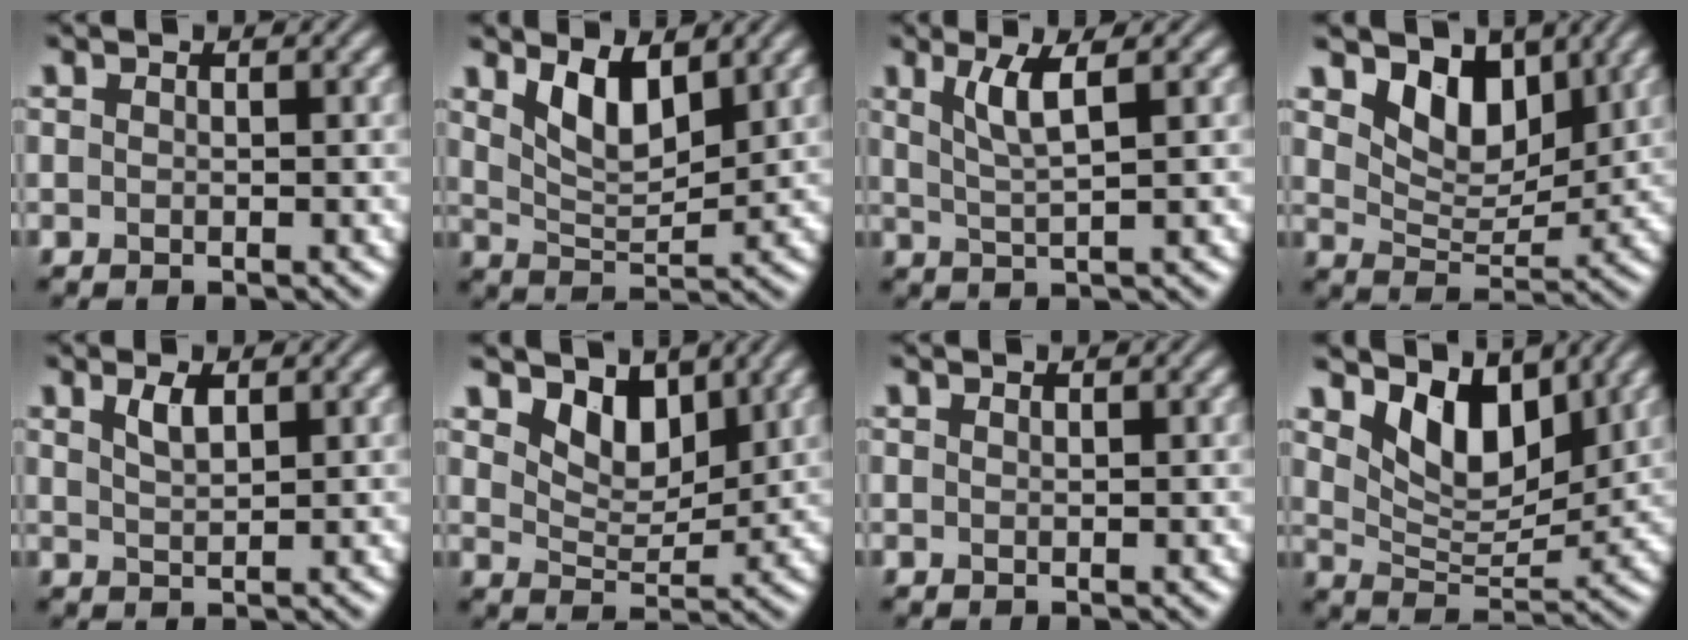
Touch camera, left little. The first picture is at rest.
{"total": 4.5, "force": [2.5, 1.8, 3.4], "torque": [-0.072, -0.007, 0.047]}
{"total": 3.3, "force": [1.4, 0.6, 2.9], "torque": [-0.057, -0.001, 0.030]}
{"total": 5.4, "force": [3.3, 3.1, 3.0], "torque": [-0.059, -0.012, 0.046]}
{"total": 1.8, "force": [1.1, 0.6, 1.4], "torque": [-0.029, 0.002, 0.023]}
{"total": 4.0, "force": [2.8, 2.0, 1.9], "torque": [-0.045, -0.011, 0.041]}
{"total": 0.0}
{"total": 6.1, "force": [3.5, 3.2, 3.9], "torque": [-0.074, -0.015, 0.056]}